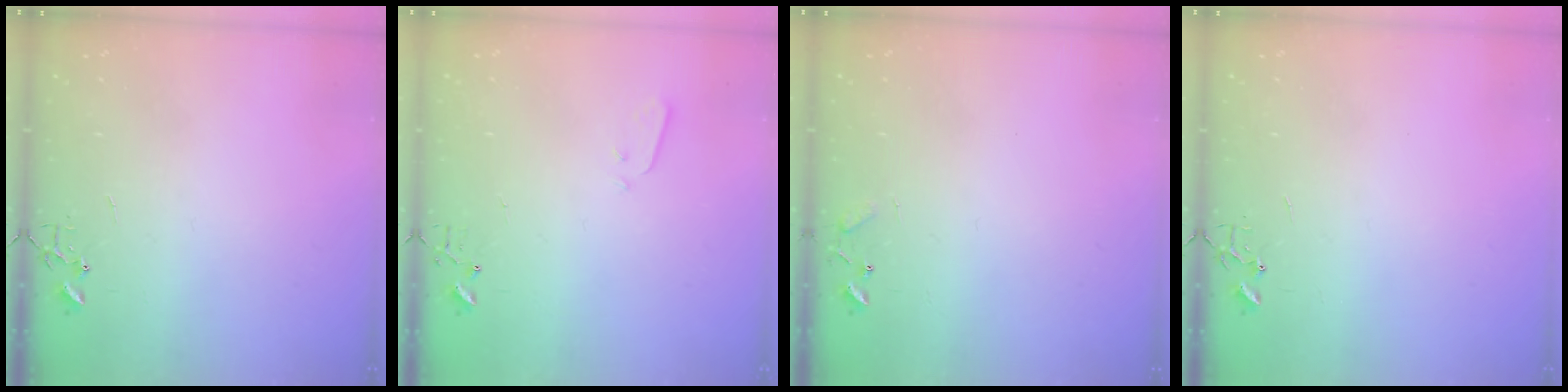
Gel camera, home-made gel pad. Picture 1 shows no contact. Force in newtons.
{"total": 2.1, "press": 2.0, "slide": 0.4}
{"total": 5.8, "press": 5.8, "slide": 0.5}
{"total": 0.0}